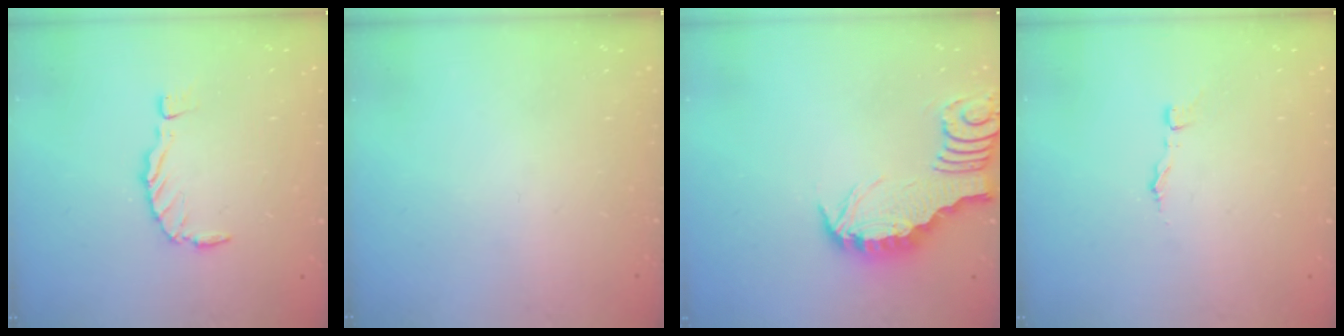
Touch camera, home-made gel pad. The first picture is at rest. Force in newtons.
{"total": 0.0}
{"total": 3.0, "press": 3.0, "slide": 0.3}
{"total": 1.7, "press": 1.7, "slide": 0.1}